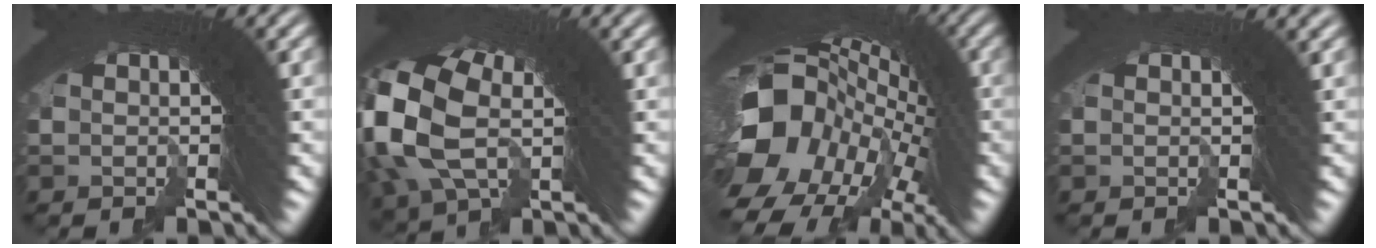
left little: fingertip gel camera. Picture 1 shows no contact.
{"total": 6.1, "force": [0.7, 4.2, 4.4], "torque": [-0.126, -0.004, 0.018]}
{"total": 16.5, "force": [-0.1, 11.2, 12.1], "torque": [-0.188, -0.003, -0.001]}
{"total": 1.7, "force": [0.8, 0.0, 1.5], "torque": [-0.013, 0.012, 0.008]}